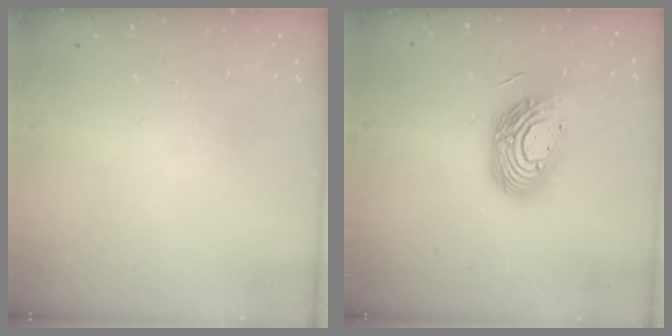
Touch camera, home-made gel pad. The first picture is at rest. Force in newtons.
{"total": 14.2, "press": 14.1, "slide": 1.2}